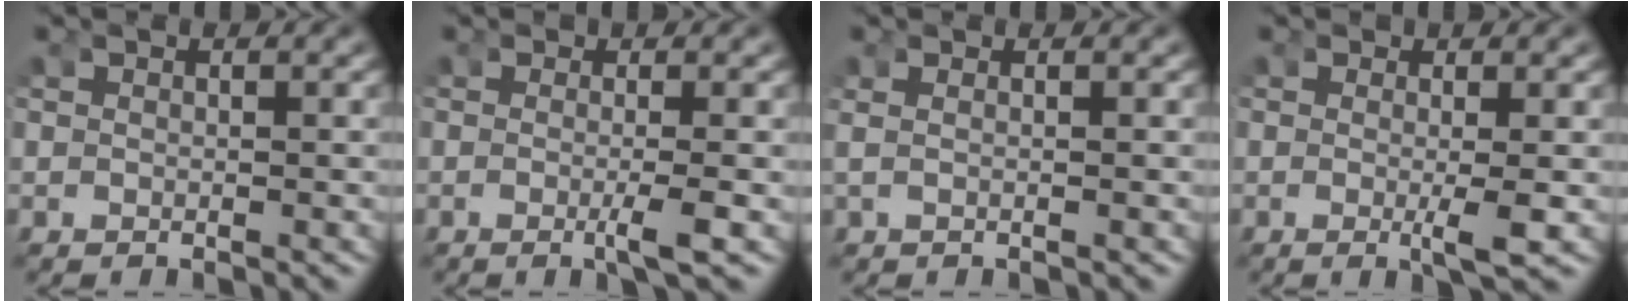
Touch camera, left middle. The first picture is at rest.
{"total": 2.1, "force": [-0.7, -0.2, 2.0], "torque": [-0.036, -0.008, -0.012]}
{"total": 1.1, "force": [0.2, -0.2, 1.0], "torque": [-0.023, -0.002, 0.008]}
{"total": 2.3, "force": [-0.4, -0.1, 2.2], "torque": [-0.041, -0.015, -0.003]}